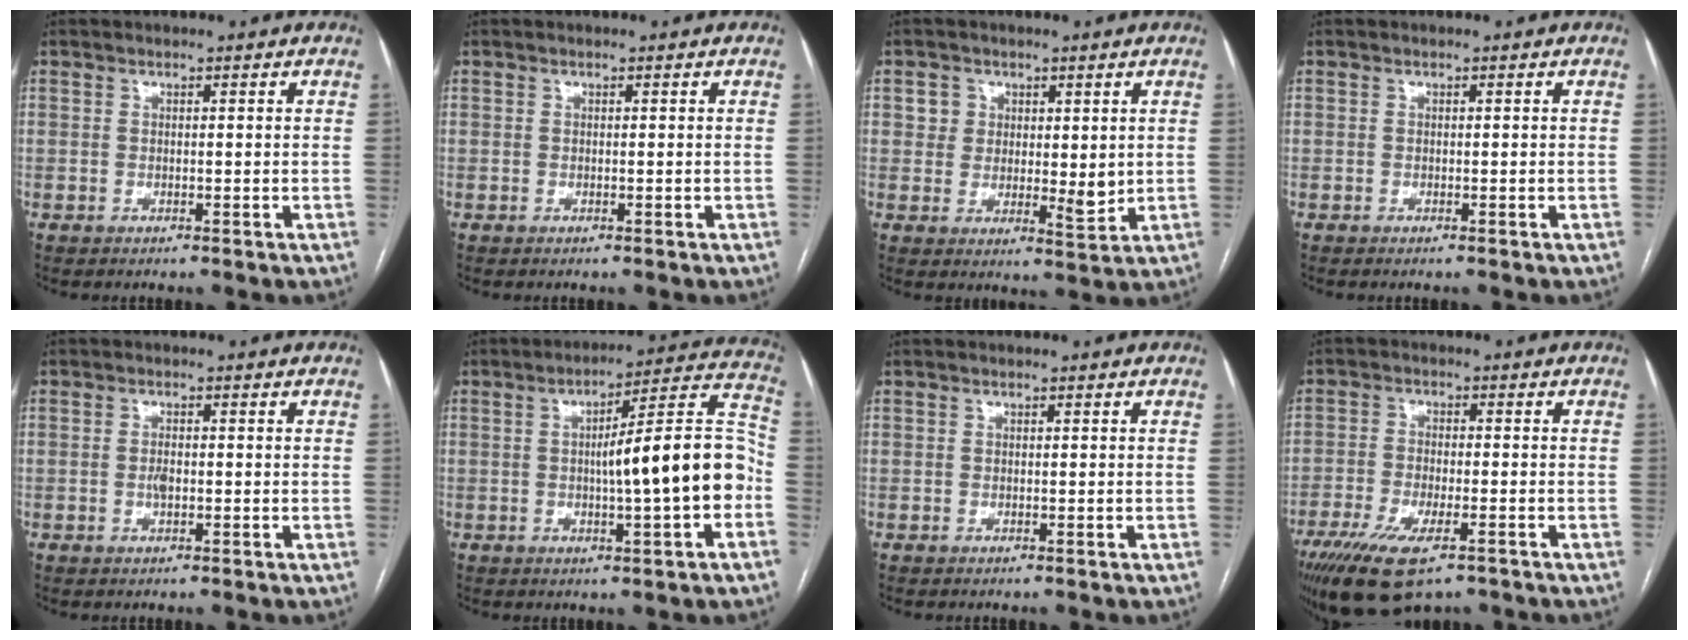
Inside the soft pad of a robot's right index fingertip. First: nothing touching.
{"total": 0.0}
{"total": 5.4, "force": [1.4, 4.0, 3.3], "torque": [-0.040, -0.013, 0.026]}
{"total": 0.0}
{"total": 1.6, "force": [-0.3, 0.6, 1.4], "torque": [-0.028, 0.001, -0.005]}
{"total": 14.7, "force": [-2.2, 1.0, 14.4], "torque": [-0.206, 0.029, -0.033]}
{"total": 0.0}
{"total": 12.0, "force": [-7.6, 3.7, 8.6], "torque": [-0.155, -0.023, -0.124]}